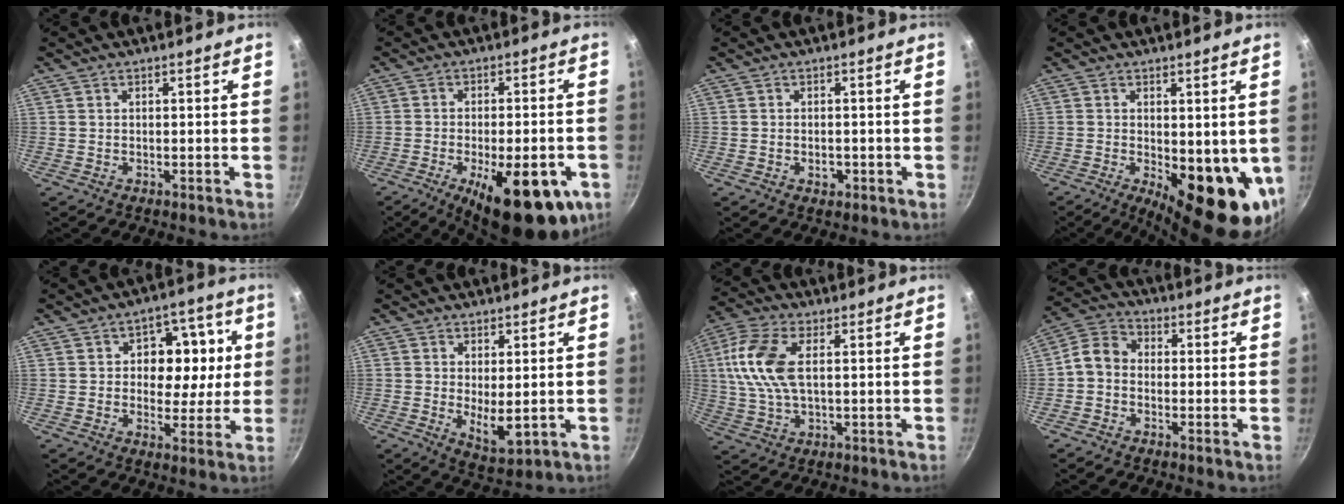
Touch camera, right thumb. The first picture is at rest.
{"total": 18.4, "force": [-7.7, 7.0, 15.2], "torque": [-0.181, 0.012, -0.101]}
{"total": 2.3, "force": [-0.8, 1.5, 1.5], "torque": [-0.017, 0.006, -0.010]}
{"total": 16.1, "force": [-2.4, 6.7, 14.4], "torque": [-0.160, -0.031, -0.019]}
{"total": 10.8, "force": [1.5, 8.3, 6.7], "torque": [-0.047, 0.003, 0.014]}
{"total": 6.2, "force": [0.2, 2.7, 5.6], "torque": [-0.083, -0.023, 0.015]}
{"total": 11.8, "force": [2.1, 6.0, 9.9], "torque": [-0.206, 0.013, 0.032]}
{"total": 5.8, "force": [-1.2, 4.6, 3.3], "torque": [-0.052, 0.026, -0.043]}